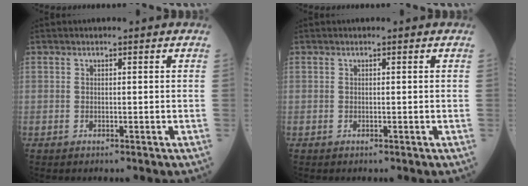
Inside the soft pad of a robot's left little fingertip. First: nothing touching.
{"total": 0.0}